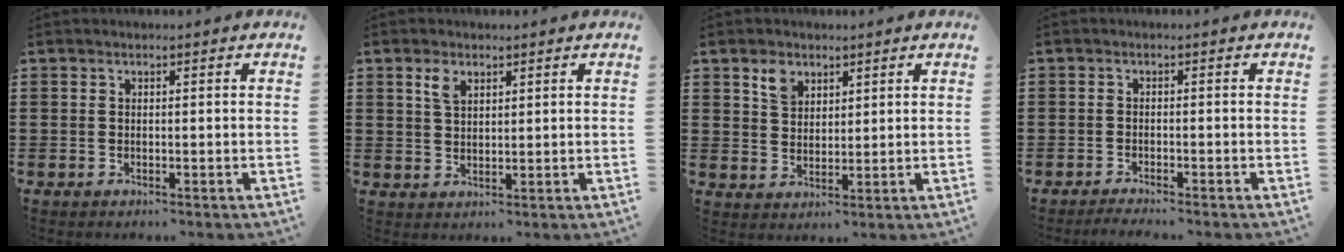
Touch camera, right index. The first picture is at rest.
{"total": 2.9, "force": [1.7, 1.5, 1.8], "torque": [-0.042, 0.006, 0.031]}
{"total": 3.8, "force": [2.5, 2.5, 1.4], "torque": [-0.029, 0.004, 0.044]}
{"total": 1.5, "force": [-1.5, -0.3, 0.3], "torque": [-0.006, 0.000, -0.028]}